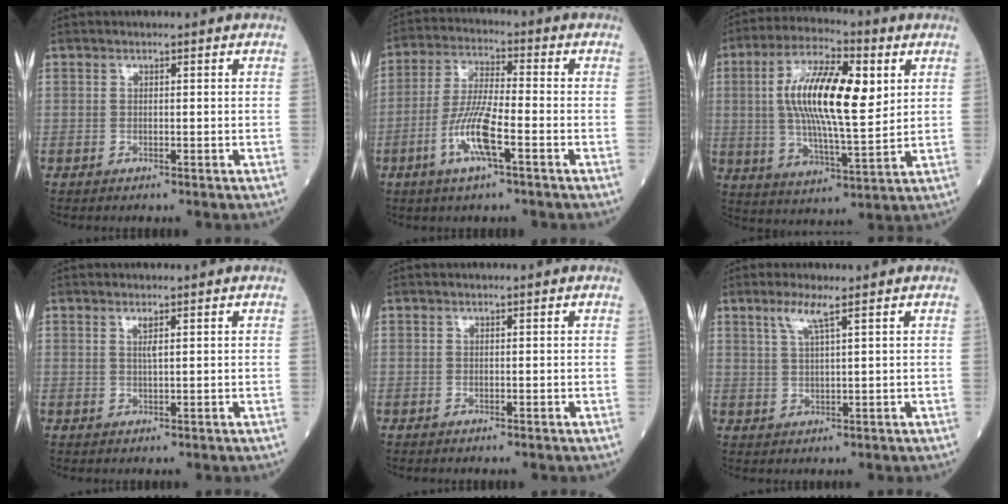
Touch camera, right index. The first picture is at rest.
{"total": 9.1, "force": [-3.5, 1.1, 8.3], "torque": [-0.168, -0.006, -0.071]}
{"total": 16.0, "force": [3.4, 4.2, 15.1], "torque": [-0.284, 0.013, 0.054]}
{"total": 1.4, "force": [0.7, 0.0, 1.2], "torque": [-0.025, -0.003, 0.012]}
{"total": 0.0}
{"total": 3.5, "force": [2.1, -0.2, 2.8], "torque": [-0.065, 0.000, 0.046]}